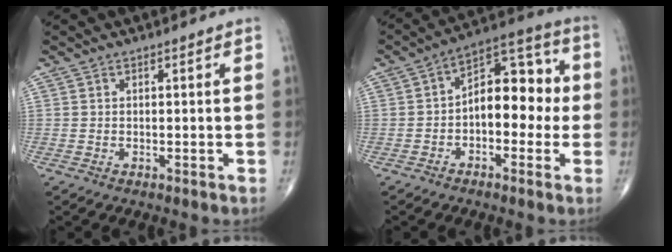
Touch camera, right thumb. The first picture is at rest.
{"total": 12.1, "force": [-0.9, 7.3, 9.6], "torque": [-0.103, 0.042, -0.027]}